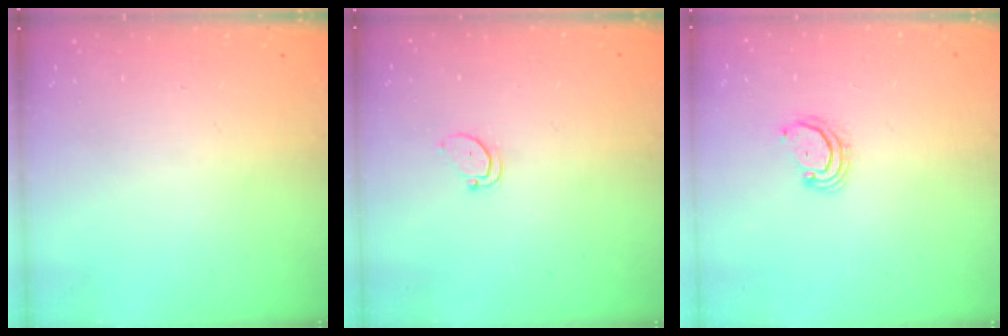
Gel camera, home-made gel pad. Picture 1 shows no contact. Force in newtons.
{"total": 2.9, "press": 2.9, "slide": 0.2}
{"total": 2.8, "press": 2.8, "slide": 0.2}